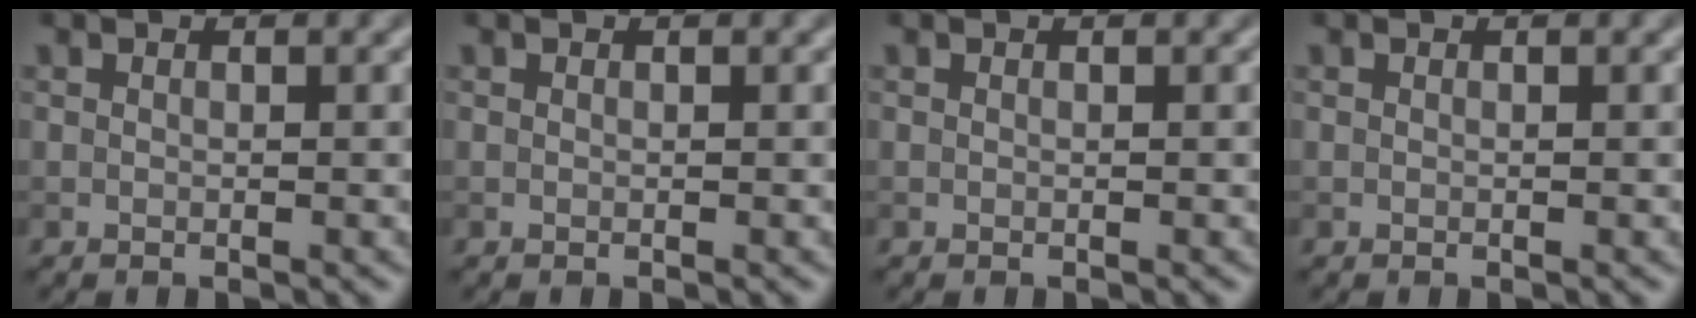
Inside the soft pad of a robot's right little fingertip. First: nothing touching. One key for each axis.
{"total": 0.0}
{"total": 0.0}
{"total": 0.0}